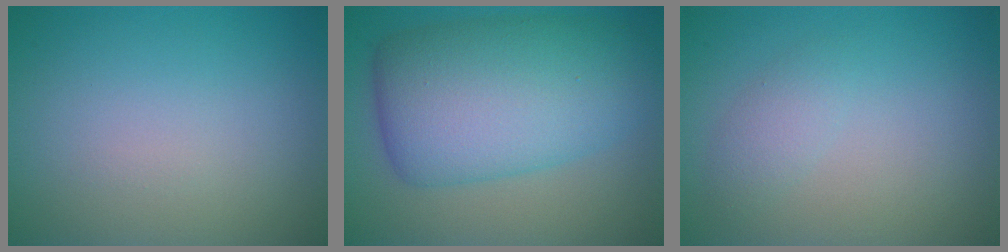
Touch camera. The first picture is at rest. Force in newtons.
{"total": 10.5, "press": 10.5, "slide": 0.2}
{"total": 1.5, "press": 1.5, "slide": 0.1}